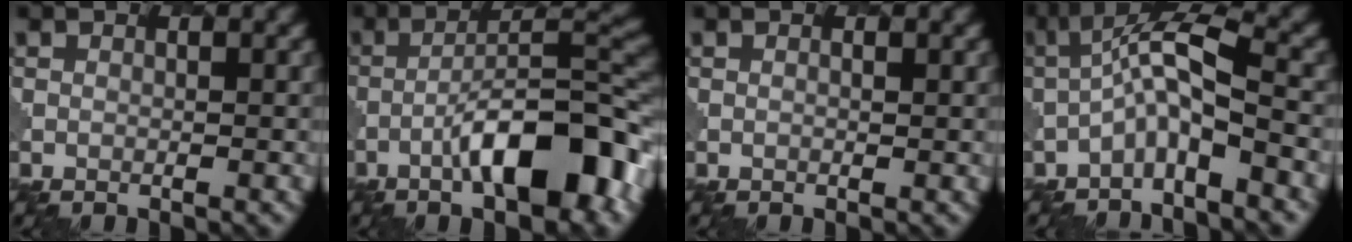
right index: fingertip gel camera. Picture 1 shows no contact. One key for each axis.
{"total": 10.0, "fx": -4.6, "fy": 2.6, "fz": 8.4, "tx": -0.126, "ty": 0.020, "tz": -0.069}
{"total": 0.0}
{"total": 4.6, "fx": -1.8, "fy": 1.0, "fz": 4.1, "tx": -0.079, "ty": 0.019, "tz": -0.038}